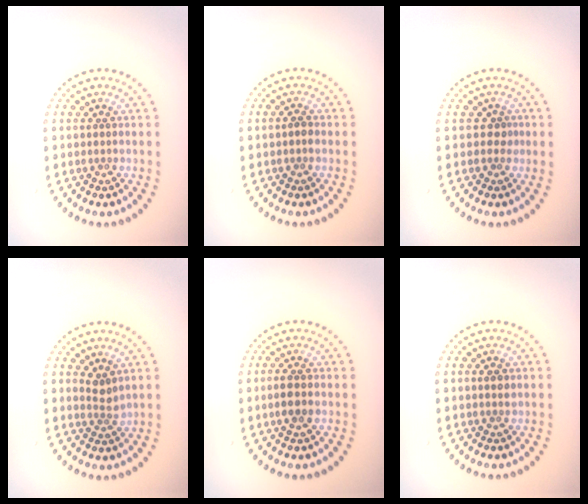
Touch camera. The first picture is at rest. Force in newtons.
{"total": 0.8, "press": 0.8, "slide": 0.3}
{"total": 1.1, "press": 0.8, "slide": 0.6}
{"total": 1.6, "press": 1.1, "slide": 1.1}
{"total": 1.8, "press": 1.8, "slide": 0.5}
{"total": 0.9, "press": 0.8, "slide": 0.5}